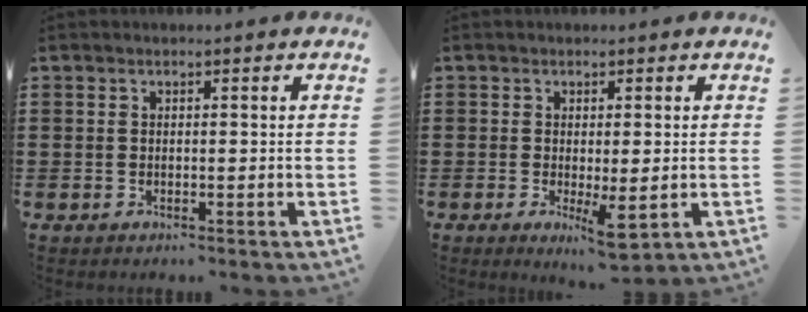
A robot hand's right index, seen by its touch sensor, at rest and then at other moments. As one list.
[{"total": 4.4, "force": [-0.9, 1.3, 4.1], "torque": [-0.073, -0.006, -0.011]}]